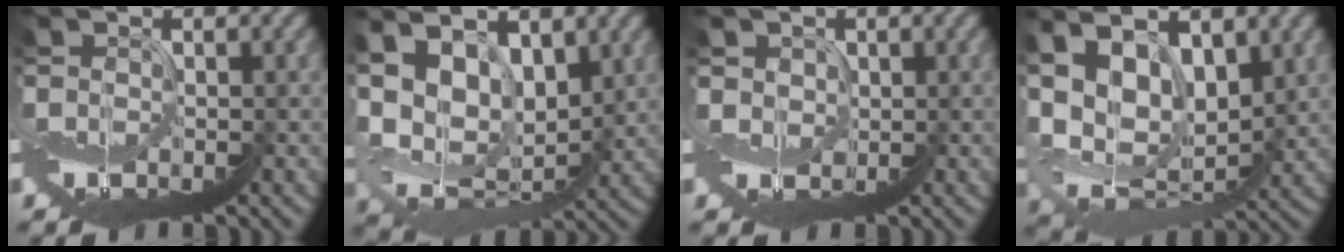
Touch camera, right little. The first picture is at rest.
{"total": 8.2, "force": [4.5, 4.6, 5.0], "torque": [-0.127, 0.019, 0.085]}
{"total": 2.3, "force": [2.1, 0.6, -0.8], "torque": [0.006, 0.007, 0.032]}
{"total": 10.0, "force": [4.7, 5.8, 6.7], "torque": [-0.156, 0.025, 0.101]}